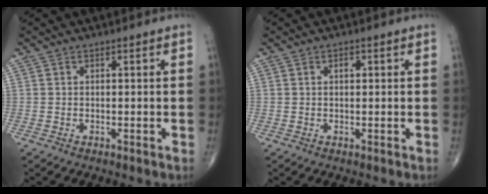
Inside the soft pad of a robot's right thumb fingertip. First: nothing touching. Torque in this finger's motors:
{"motor_torque": [-0.21, 0.75, 0.07, -0.16, -0.06]}